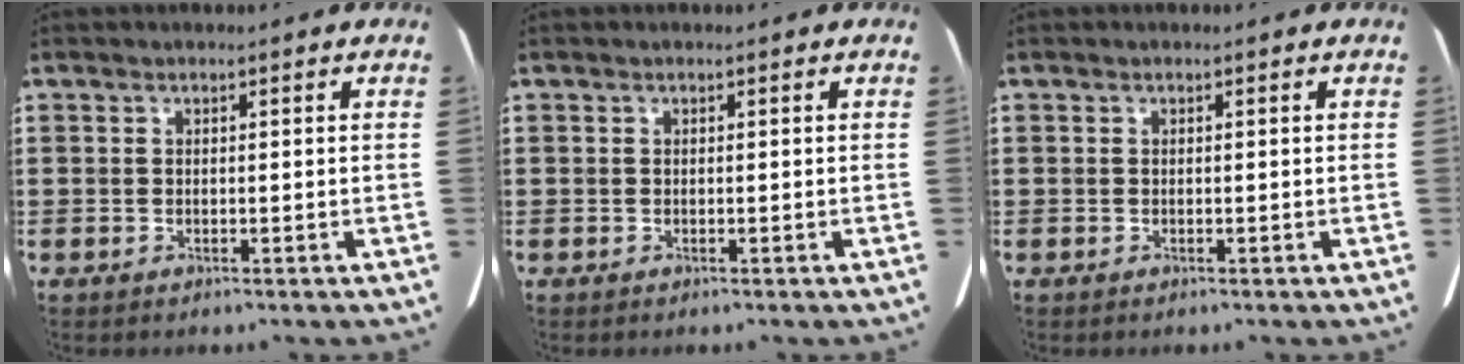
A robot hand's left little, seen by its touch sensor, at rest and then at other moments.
{"total": 0.0}
{"total": 0.0}